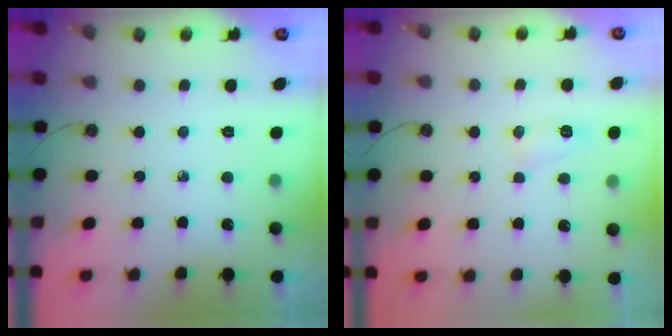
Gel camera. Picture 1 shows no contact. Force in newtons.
{"total": 5.7, "press": 5.6, "slide": 0.6}